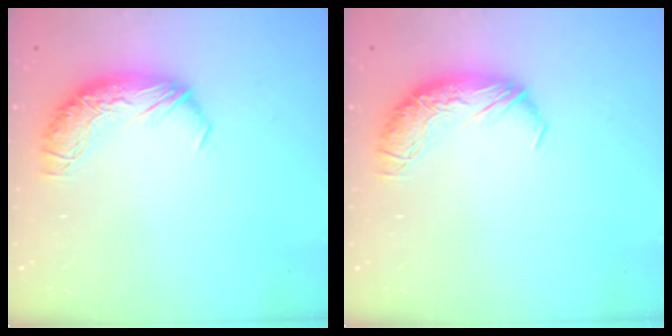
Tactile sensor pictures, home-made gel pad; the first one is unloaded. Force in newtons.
{"total": 0.0}